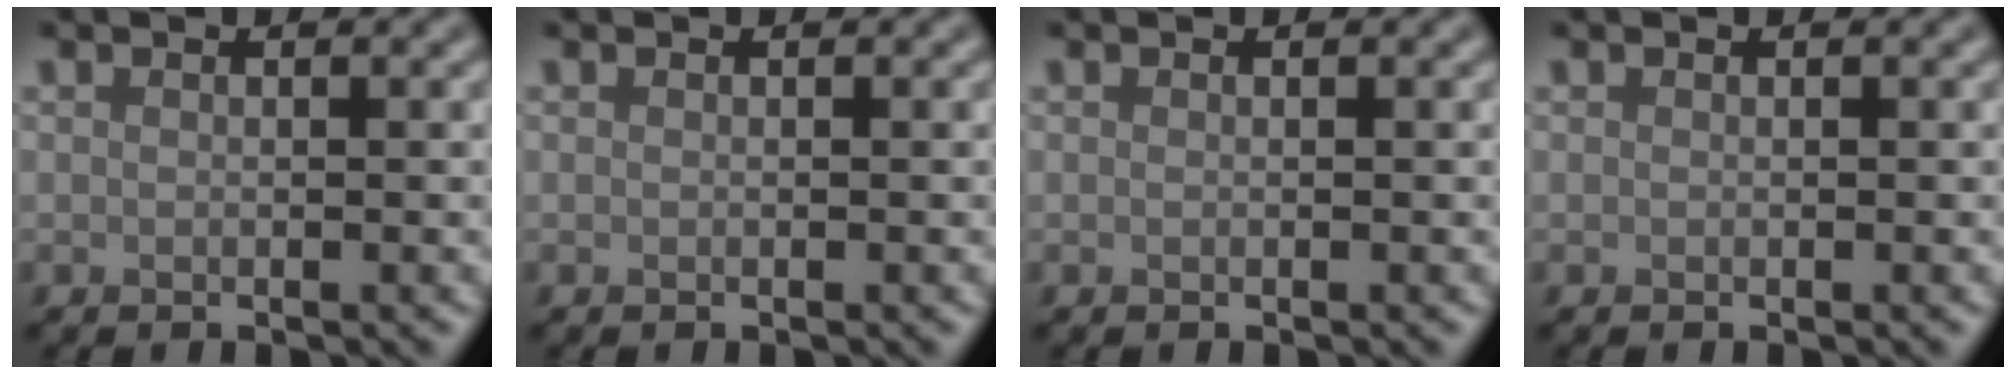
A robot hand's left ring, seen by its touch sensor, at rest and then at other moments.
{"total": 0.0}
{"total": 0.0}
{"total": 0.0}